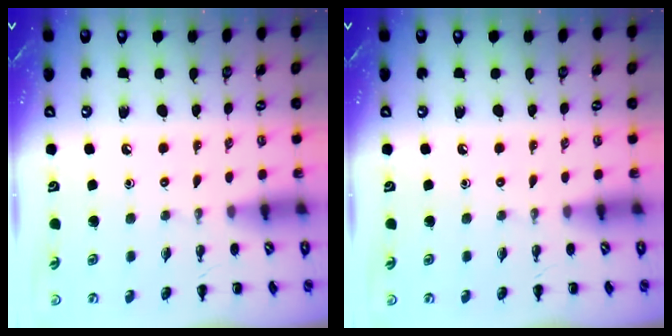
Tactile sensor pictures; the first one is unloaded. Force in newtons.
{"total": 0.0}